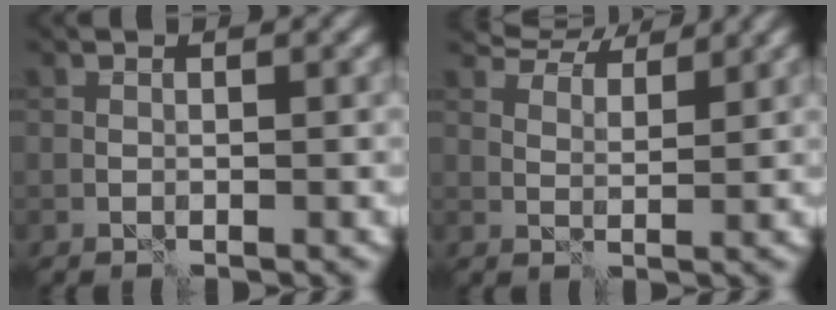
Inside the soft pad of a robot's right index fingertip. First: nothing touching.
{"total": 6.0, "force": [5.3, 1.6, 2.3], "torque": [-0.056, -0.012, 0.100]}